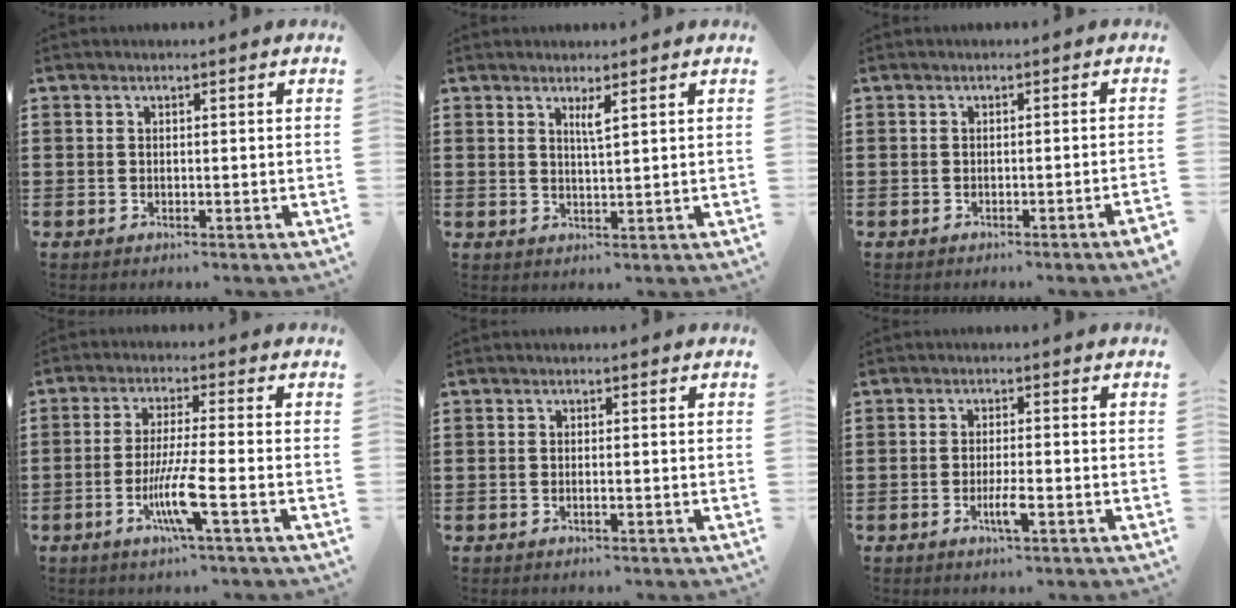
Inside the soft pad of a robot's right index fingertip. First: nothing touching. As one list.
[{"total": 2.0, "force": [1.3, 0.0, 1.5], "torque": [-0.025, -0.005, 0.019]}, {"total": 1.2, "force": [-0.9, -0.3, 0.7], "torque": [-0.013, -0.003, -0.017]}, {"total": 7.5, "force": [-2.8, 0.1, 6.9], "torque": [-0.142, -0.019, -0.056]}, {"total": 0.6, "force": [-0.2, 0.0, 0.5], "torque": [-0.009, -0.003, -0.004]}, {"total": 3.3, "force": [-1.4, 0.3, 3.0], "torque": [-0.058, -0.006, -0.026]}]